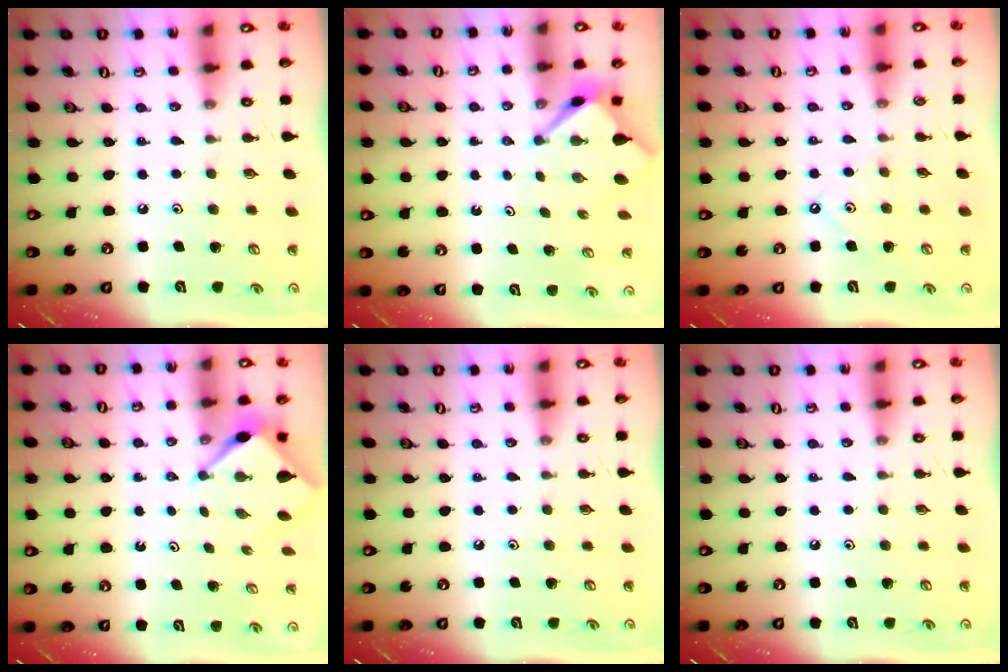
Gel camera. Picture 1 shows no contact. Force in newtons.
{"total": 2.9, "press": 2.9, "slide": 0.2}
{"total": 3.3, "press": 3.3, "slide": 0.4}
{"total": 3.1, "press": 3.1, "slide": 0.3}
{"total": 0.0}
{"total": 0.0}